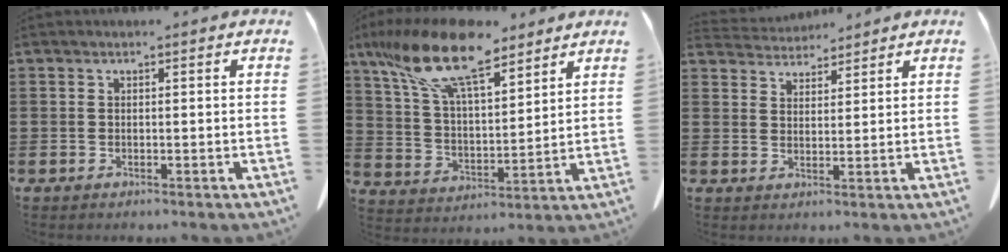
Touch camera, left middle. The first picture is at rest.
{"total": 15.2, "force": [10.7, 5.0, 9.6], "torque": [-0.237, -0.037, 0.187]}
{"total": 4.1, "force": [4.0, 0.8, 0.3], "torque": [-0.020, -0.014, 0.075]}